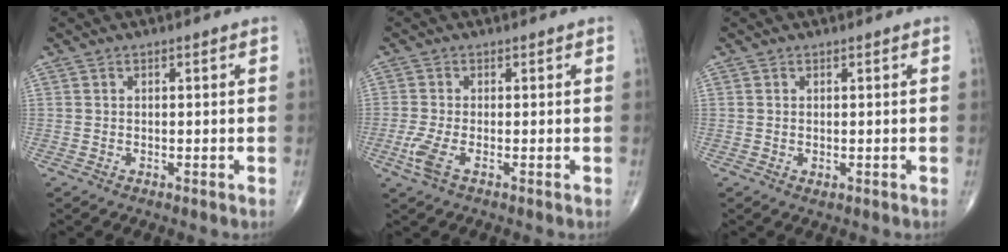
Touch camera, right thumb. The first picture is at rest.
{"total": 3.4, "force": [-1.1, 1.0, 3.1], "torque": [-0.084, -0.001, -0.025]}
{"total": 0.6, "force": [0.0, 0.3, 0.5], "torque": [-0.009, 0.001, 0.003]}